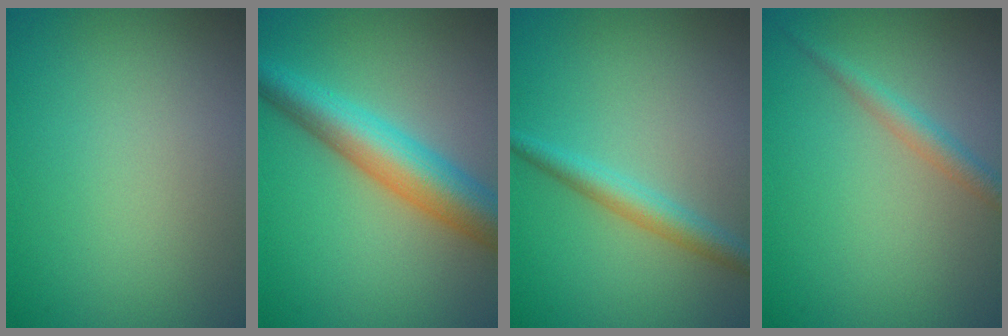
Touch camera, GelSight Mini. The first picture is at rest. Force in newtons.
{"total": 7.2, "press": 7.2, "slide": 0.1}
{"total": 2.6, "press": 2.6, "slide": 0.0}
{"total": 1.9, "press": 1.9, "slide": 0.1}